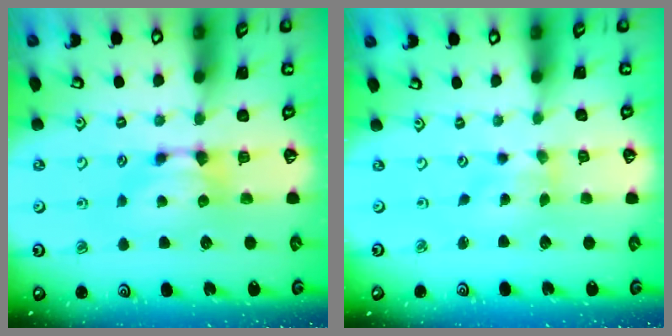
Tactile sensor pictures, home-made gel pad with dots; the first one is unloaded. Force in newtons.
{"total": 1.8, "press": 1.5, "slide": 1.1}